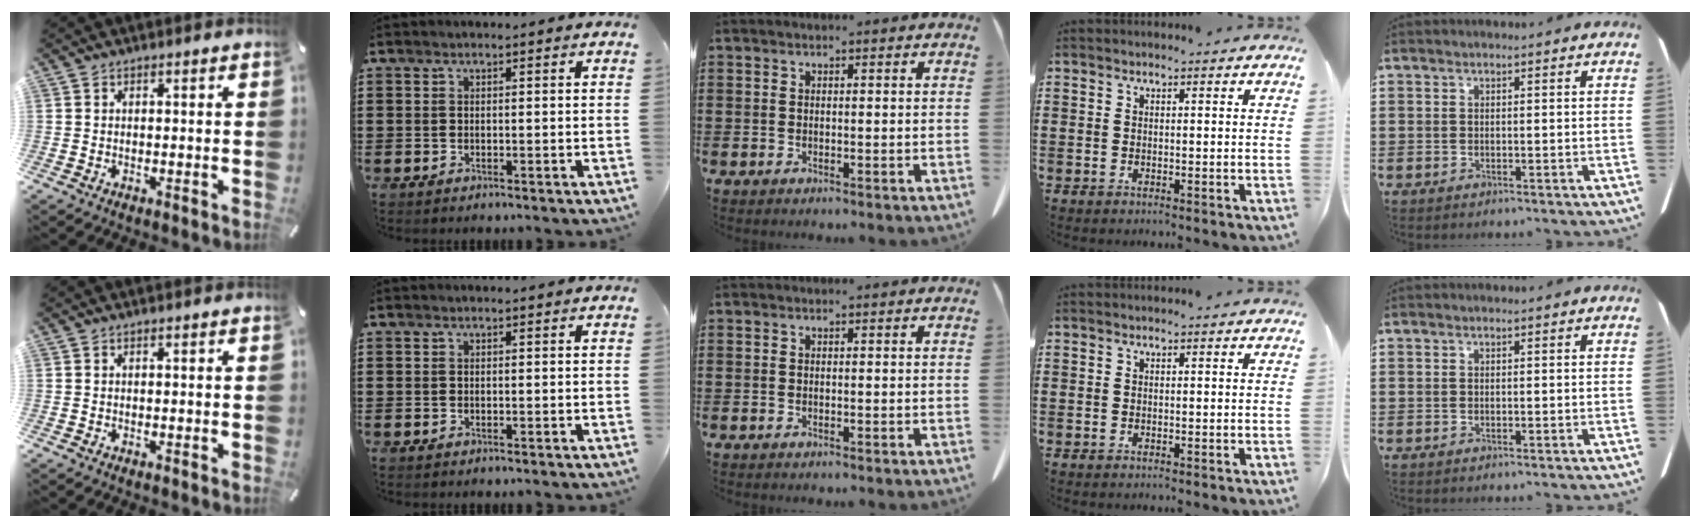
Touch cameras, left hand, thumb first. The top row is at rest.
{}